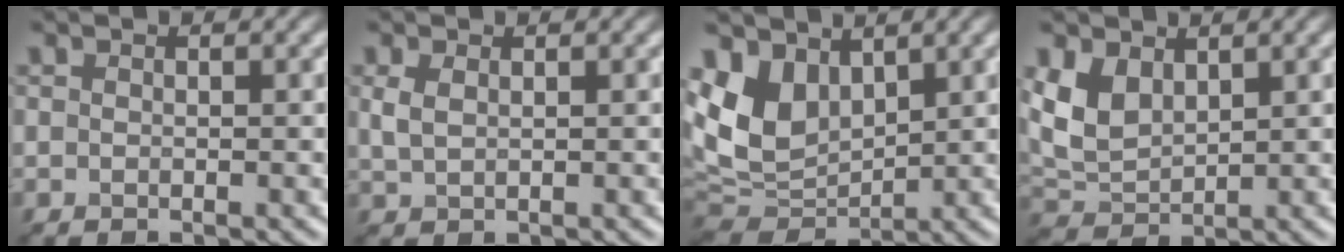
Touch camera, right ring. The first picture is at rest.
{"total": 0.0}
{"total": 5.0, "force": [2.1, 3.6, 2.7], "torque": [-0.081, -0.005, 0.067]}
{"total": 2.9, "force": [1.3, 1.9, 1.7], "torque": [-0.068, 0.000, 0.056]}